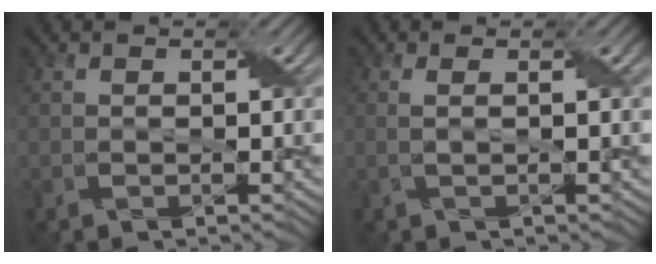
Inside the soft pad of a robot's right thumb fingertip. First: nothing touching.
{"total": 1.2, "force": [0.2, 0.3, 1.1], "torque": [-0.022, 0.008, -0.002]}